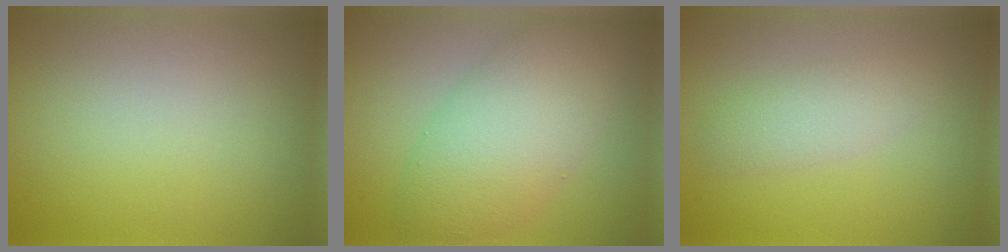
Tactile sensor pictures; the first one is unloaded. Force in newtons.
{"total": 7.6, "press": 7.6, "slide": 0.2}
{"total": 2.5, "press": 2.5, "slide": 0.1}